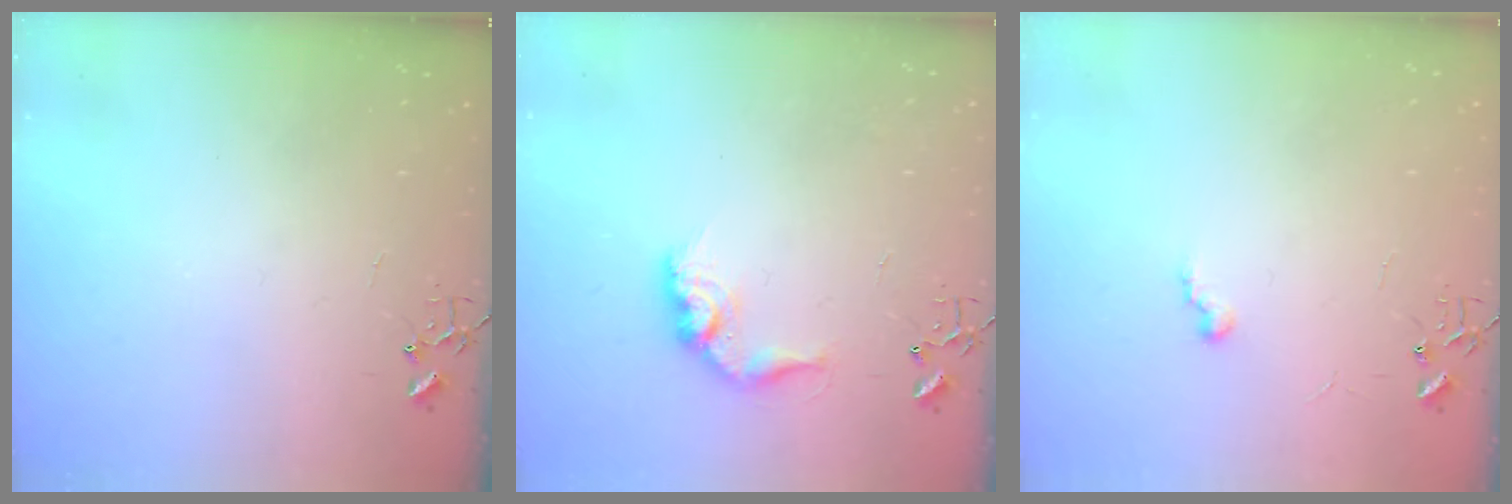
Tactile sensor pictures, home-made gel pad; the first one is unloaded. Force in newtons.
{"total": 12.4, "press": 12.4, "slide": 0.6}
{"total": 5.3, "press": 5.3, "slide": 0.5}